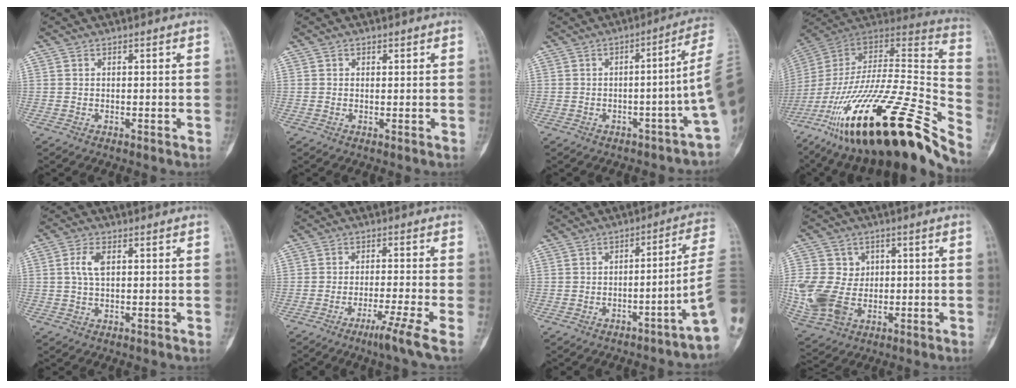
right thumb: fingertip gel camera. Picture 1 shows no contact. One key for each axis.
{"total": 0.7, "fx": 0.4, "fy": 0.5, "fz": 0.1, "tx": 0.006, "ty": -0.001, "tz": 0.004}
{"total": 9.6, "fx": -1.0, "fy": 0.5, "fz": 9.5, "tx": -0.114, "ty": 0.035, "tz": -0.018}
{"total": 39.2, "fx": -22.9, "fy": 10.0, "fz": 30.2, "tx": -0.455, "ty": 0.046, "tz": -0.372}
{"total": 3.7, "fx": 0.8, "fy": 1.9, "fz": 3.1, "tx": -0.075, "ty": 0.005, "tz": 0.018}
{"total": 6.1, "fx": -3.2, "fy": -0.9, "fz": 5.1, "tx": -0.099, "ty": 0.000, "tz": -0.060}
{"total": 8.2, "fx": -1.8, "fy": -1.8, "fz": 7.8, "tx": -0.103, "ty": 0.033, "tz": -0.030}
{"total": 14.3, "fx": -0.8, "fy": 11.6, "fz": 8.3, "tx": -0.163, "ty": -0.002, "tz": 0.002}